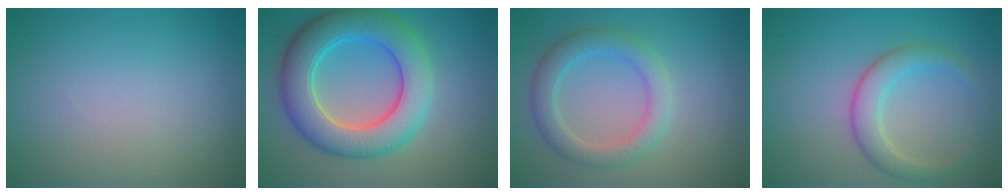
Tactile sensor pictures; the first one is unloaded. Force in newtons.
{"total": 8.3, "press": 8.3, "slide": 0.4}
{"total": 3.4, "press": 3.4, "slide": 0.1}
{"total": 3.1, "press": 3.1, "slide": 0.3}